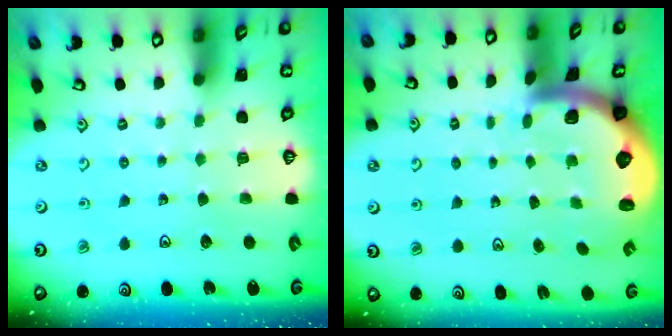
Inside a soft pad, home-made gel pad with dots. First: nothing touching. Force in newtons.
{"total": 1.9, "press": 1.9, "slide": 0.2}